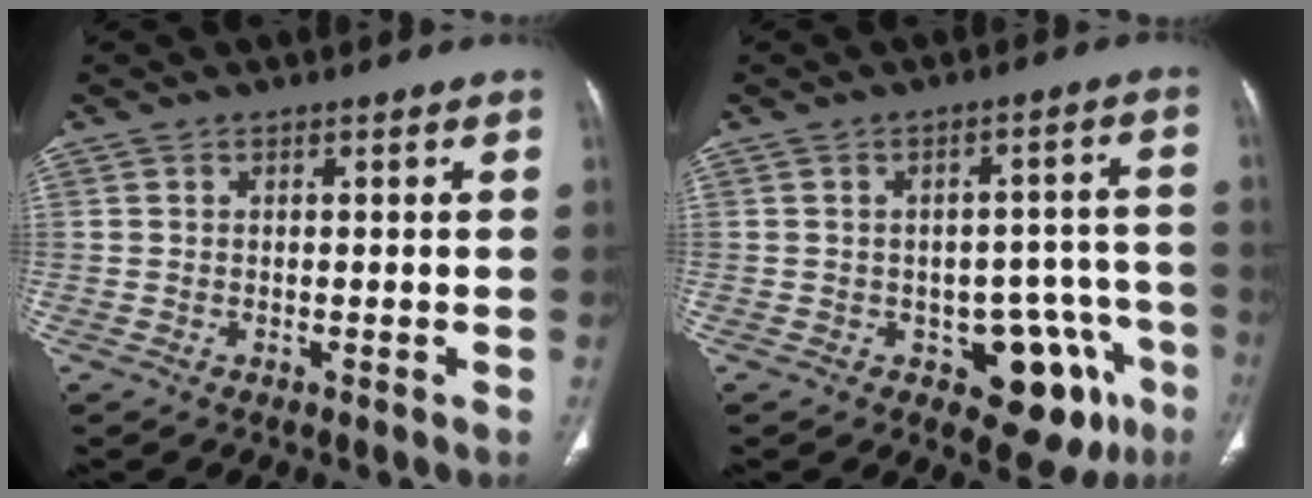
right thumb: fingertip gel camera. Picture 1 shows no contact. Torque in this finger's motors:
{"motor_torque": [1.99, 1.81, 0.36, -0.58, 0.00]}